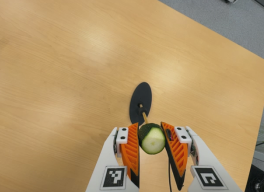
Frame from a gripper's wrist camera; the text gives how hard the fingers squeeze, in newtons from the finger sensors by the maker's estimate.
{"total": 9.2, "left": 8.4, "right": 10.0}